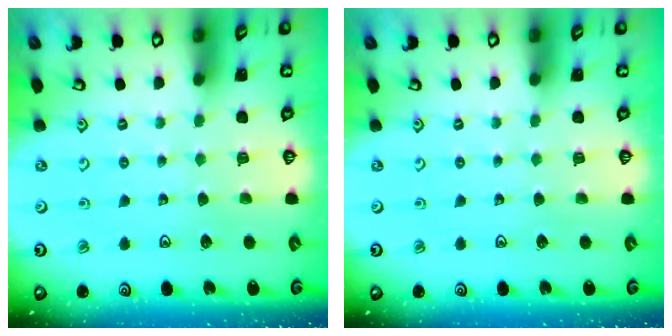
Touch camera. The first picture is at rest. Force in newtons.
{"total": 0.0}